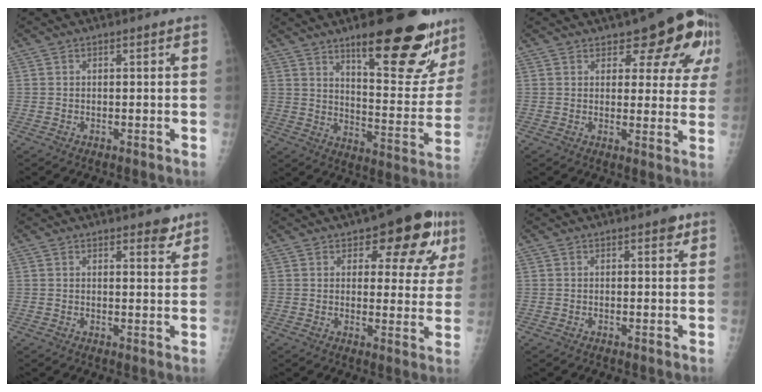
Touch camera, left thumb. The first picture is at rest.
{"total": 24.0, "force": [15.2, 6.4, 17.4], "torque": [-0.195, -0.088, 0.220]}
{"total": 12.3, "force": [6.8, 5.6, 8.6], "torque": [-0.061, -0.030, 0.079]}
{"total": 3.4, "force": [2.5, 1.4, 1.9], "torque": [-0.008, -0.015, 0.031]}
{"total": 12.9, "force": [6.7, 6.1, 9.3], "torque": [-0.069, -0.016, 0.083]}
{"total": 1.8, "force": [1.0, 0.9, 1.2], "torque": [-0.005, -0.002, 0.010]}